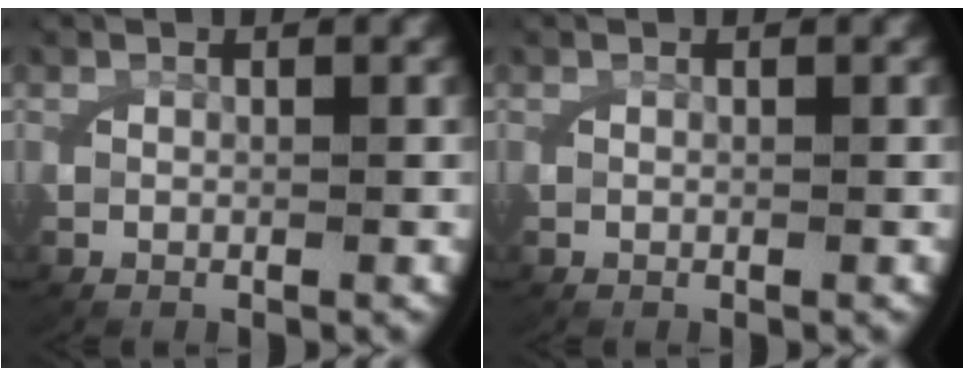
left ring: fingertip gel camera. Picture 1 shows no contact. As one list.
[{"total": 0.0}]